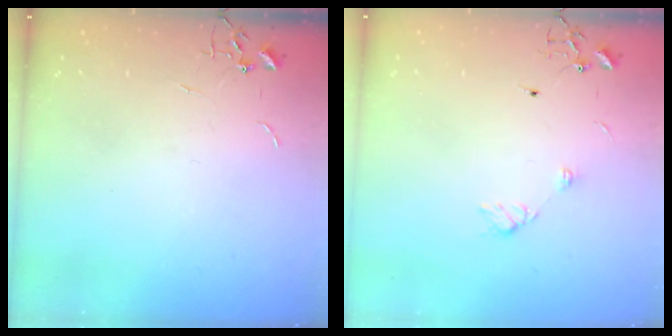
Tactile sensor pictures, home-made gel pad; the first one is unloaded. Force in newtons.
{"total": 6.2, "press": 6.1, "slide": 0.8}